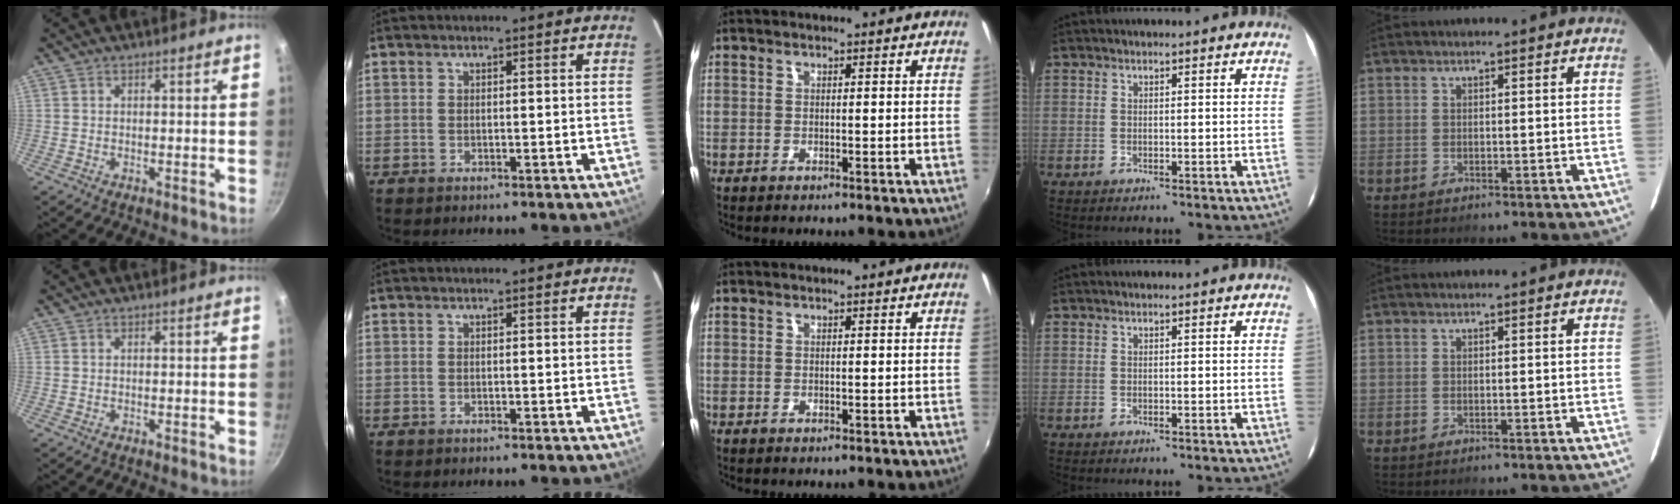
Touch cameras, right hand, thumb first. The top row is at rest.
{}